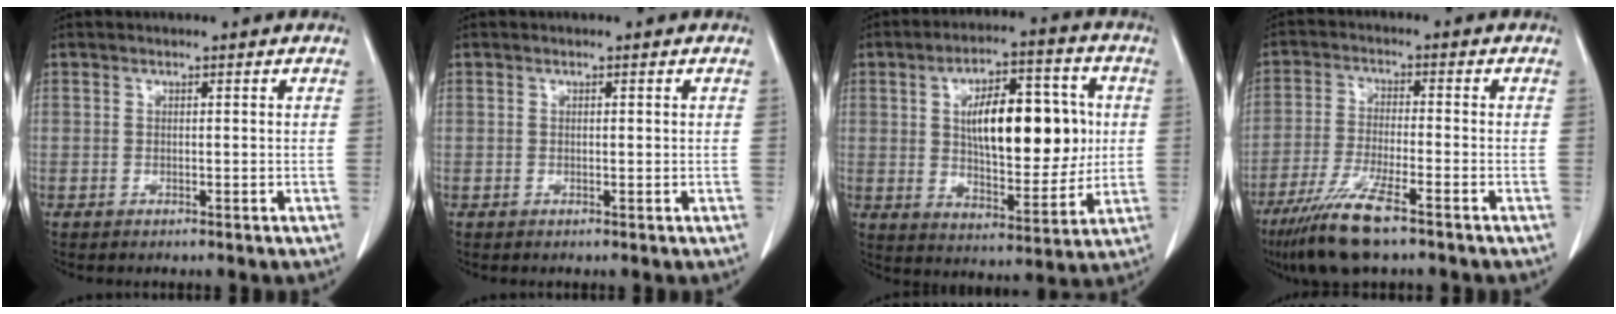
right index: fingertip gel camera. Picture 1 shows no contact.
{"total": 0.0}
{"total": 16.2, "force": [2.4, 6.7, 14.5], "torque": [-0.228, 0.021, 0.045]}
{"total": 9.8, "force": [-6.7, 0.9, 7.1], "torque": [-0.141, -0.028, -0.121]}